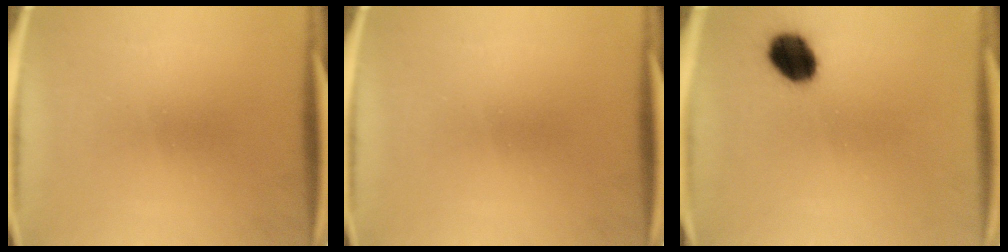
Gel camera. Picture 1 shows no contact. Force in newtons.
{"total": 0.0}
{"total": 8.6}